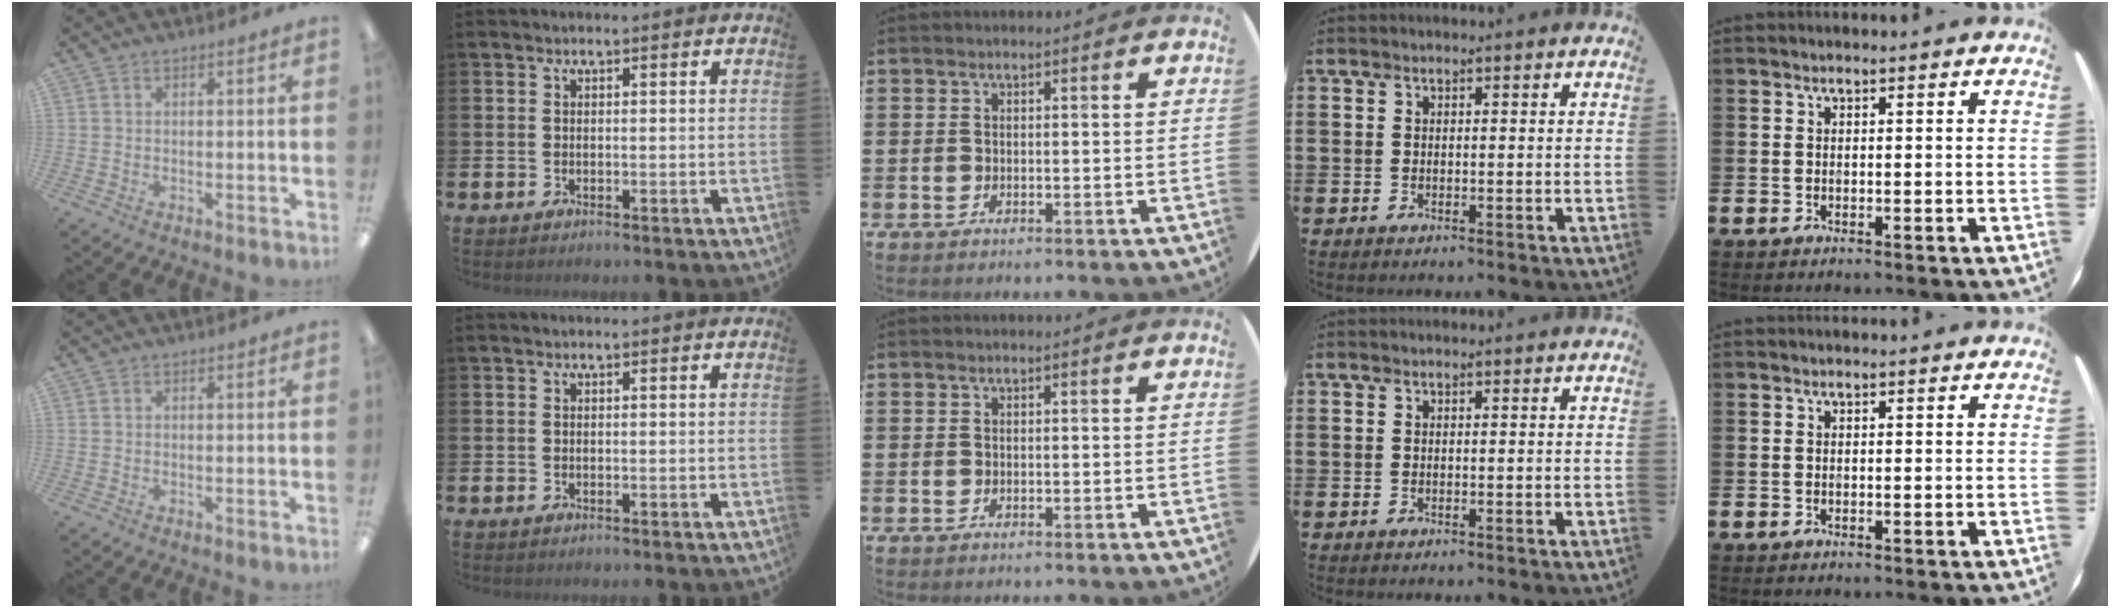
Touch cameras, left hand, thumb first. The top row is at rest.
{}